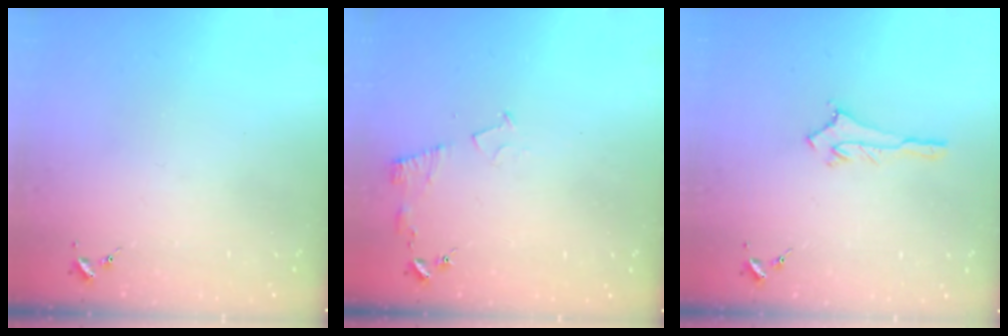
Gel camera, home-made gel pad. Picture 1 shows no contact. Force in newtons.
{"total": 6.1, "press": 6.1, "slide": 0.7}
{"total": 2.9, "press": 2.9, "slide": 0.3}